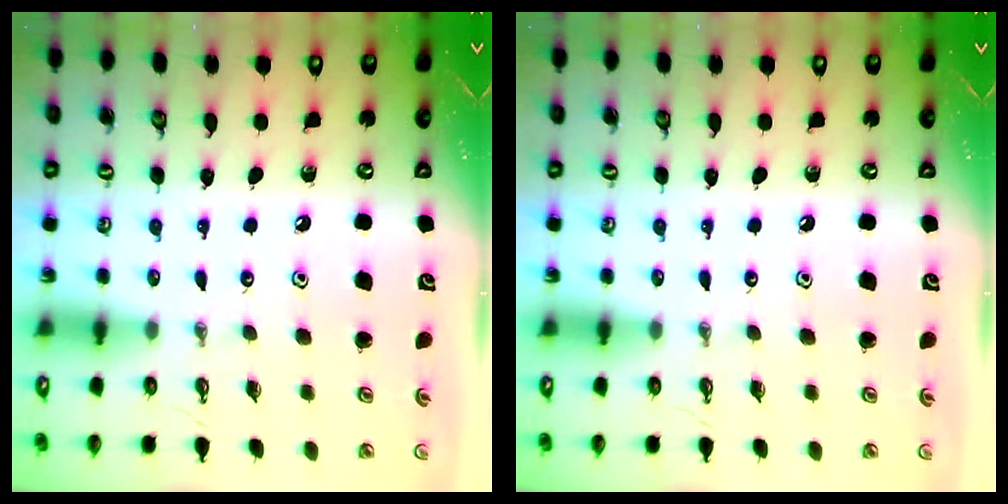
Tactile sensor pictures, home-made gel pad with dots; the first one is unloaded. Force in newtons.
{"total": 0.0}